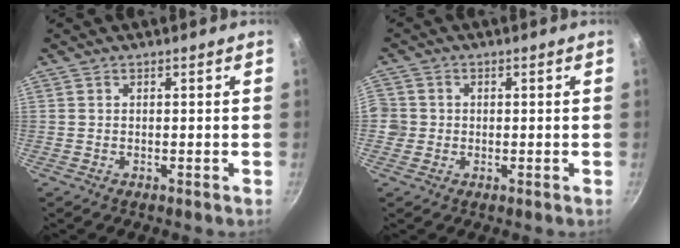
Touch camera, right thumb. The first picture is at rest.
{"total": 3.9, "force": [-0.4, 3.7, 1.0], "torque": [-0.006, 0.011, -0.011]}